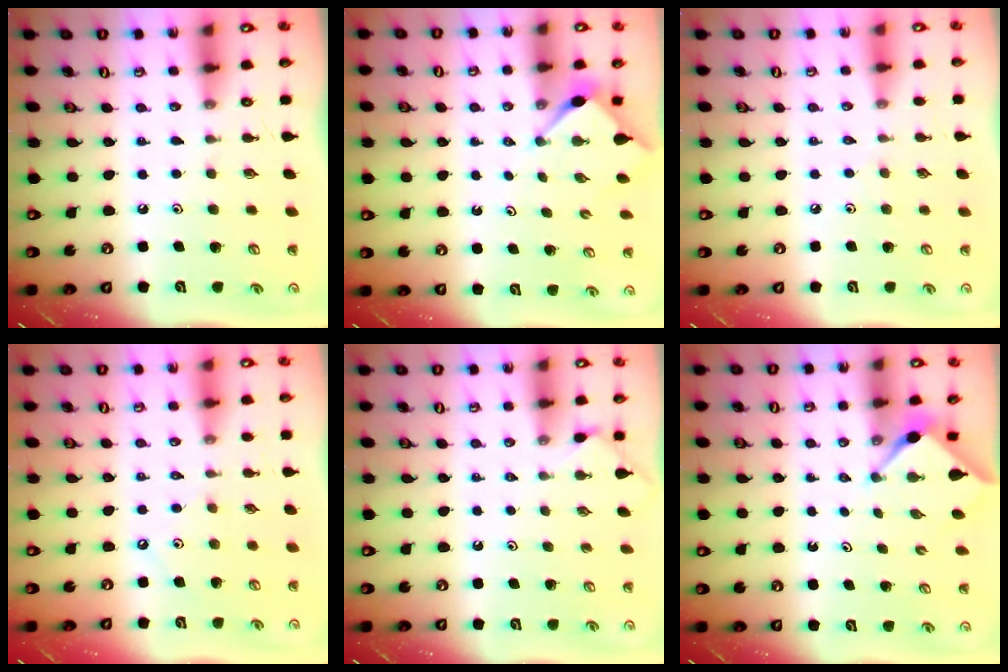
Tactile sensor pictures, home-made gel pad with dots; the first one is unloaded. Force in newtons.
{"total": 2.6, "press": 2.6, "slide": 0.3}
{"total": 2.9, "press": 2.8, "slide": 0.6}
{"total": 1.8, "press": 1.7, "slide": 0.4}
{"total": 2.1, "press": 2.1, "slide": 0.4}
{"total": 2.9, "press": 2.9, "slide": 0.3}